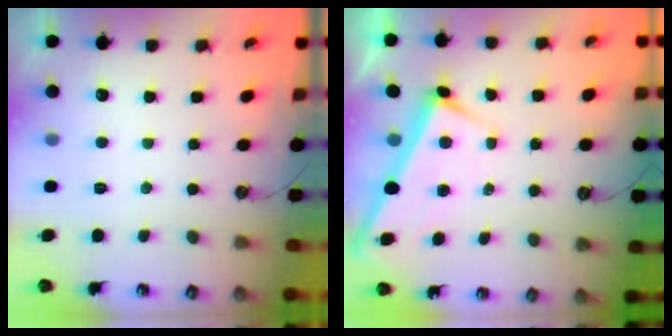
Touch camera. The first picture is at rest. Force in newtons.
{"total": 4.4, "press": 4.4, "slide": 0.3}